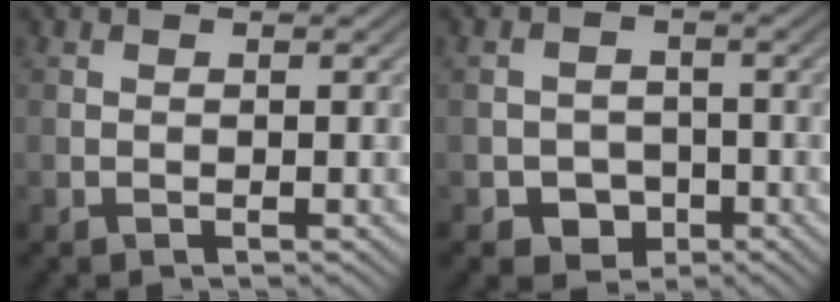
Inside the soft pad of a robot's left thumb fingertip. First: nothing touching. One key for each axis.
{"total": 3.9, "fx": -1.8, "fy": 3.1, "fz": 1.5, "tx": -0.022, "ty": -0.005, "tz": -0.034}